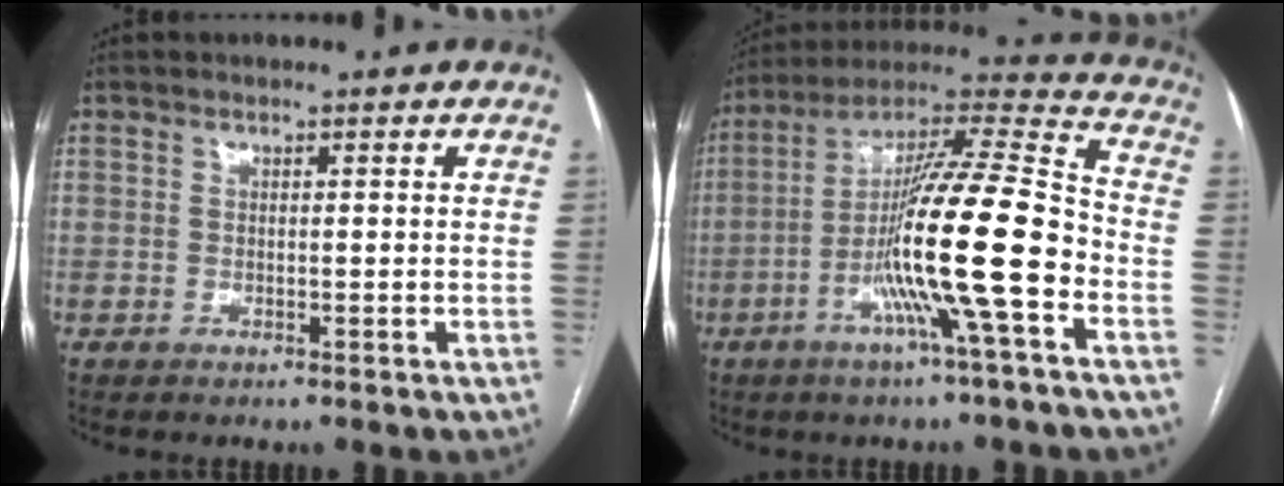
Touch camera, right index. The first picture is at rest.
{"total": 18.8, "force": [-5.7, -0.2, 17.9], "torque": [-0.318, 0.001, -0.108]}